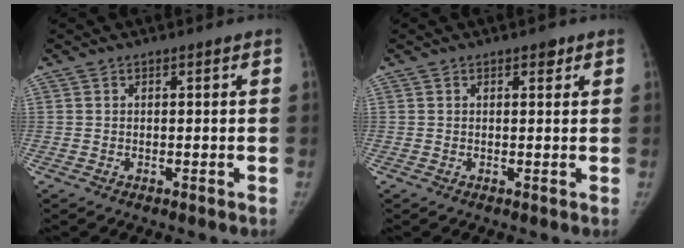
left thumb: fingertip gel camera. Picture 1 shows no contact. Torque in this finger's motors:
{"motor_torque": [0.14, -0.03, 0.29, 0.20, 0.06]}